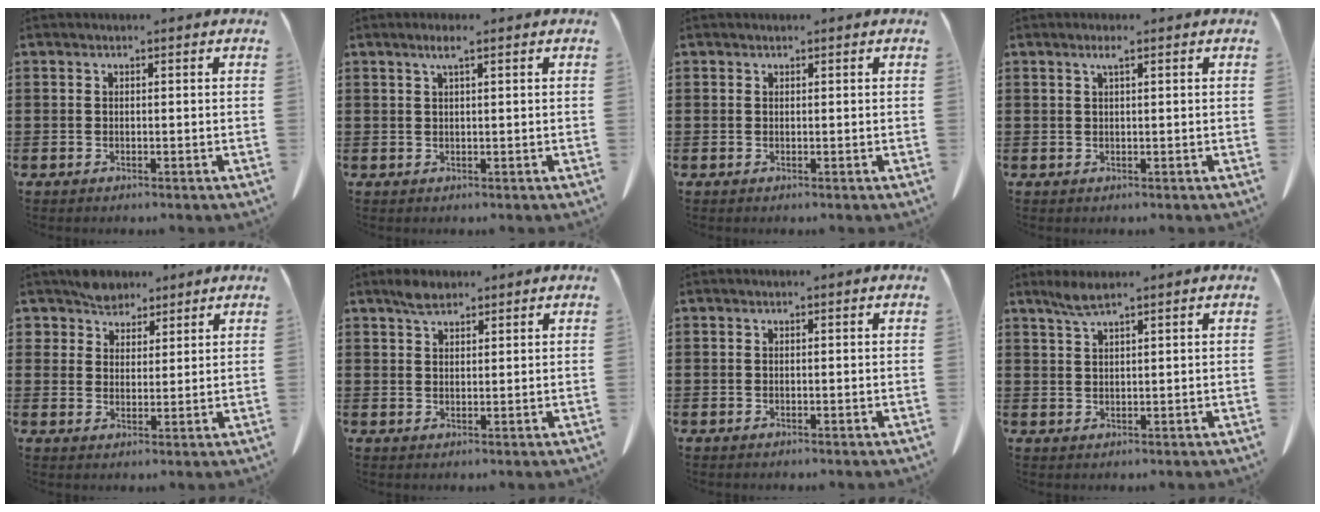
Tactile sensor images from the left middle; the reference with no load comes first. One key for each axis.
{"total": 1.9, "fx": 1.0, "fy": 0.1, "fz": 1.6, "tx": -0.035, "ty": 0.000, "tz": 0.018}
{"total": 0.0}
{"total": 1.5, "fx": 0.8, "fy": 0.2, "fz": 1.3, "tx": -0.029, "ty": 0.001, "tz": 0.014}
{"total": 4.5, "fx": 4.0, "fy": 2.2, "fz": 0.3, "tx": -0.023, "ty": -0.001, "tz": 0.078}
{"total": 2.8, "fx": 2.2, "fy": 1.0, "fz": 1.5, "tx": -0.034, "ty": 0.003, "tz": 0.041}
{"total": 0.0}
{"total": 2.7, "fx": 2.0, "fy": 0.1, "fz": 1.8, "tx": -0.040, "ty": 0.000, "tz": 0.038}